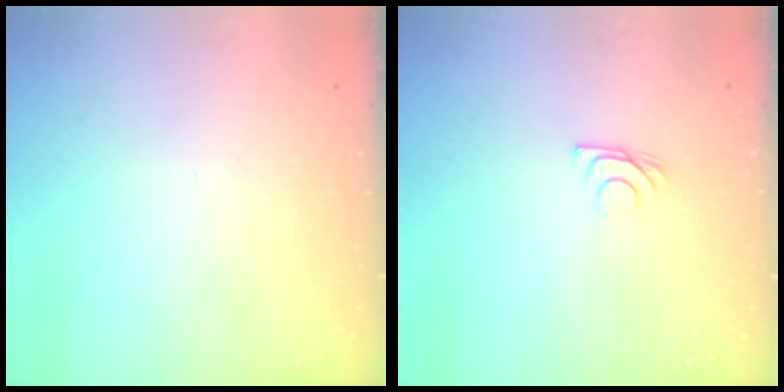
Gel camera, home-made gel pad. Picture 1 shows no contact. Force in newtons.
{"total": 6.1, "press": 6.0, "slide": 0.8}